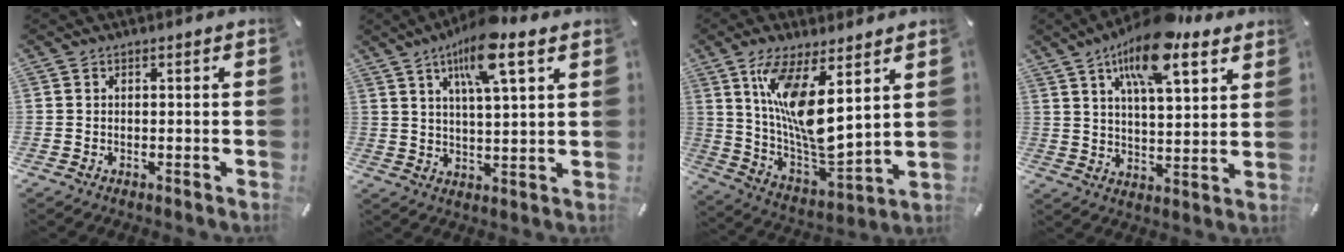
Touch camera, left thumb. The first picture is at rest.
{"total": 12.0, "force": [7.3, 2.7, 9.1], "torque": [-0.158, -0.017, 0.123]}
{"total": 14.8, "force": [7.3, 4.6, 12.1], "torque": [-0.251, -0.058, 0.123]}
{"total": 15.8, "force": [10.3, 5.7, 10.5], "torque": [-0.170, -0.039, 0.171]}